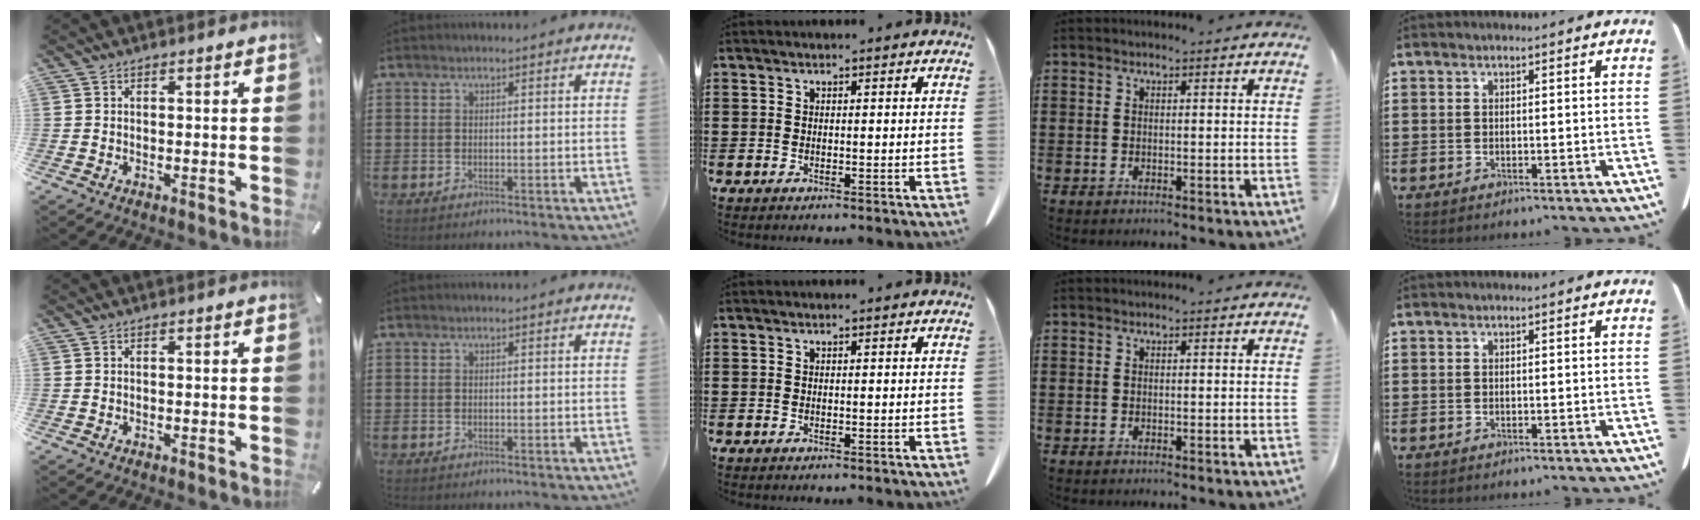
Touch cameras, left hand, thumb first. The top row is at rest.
{}